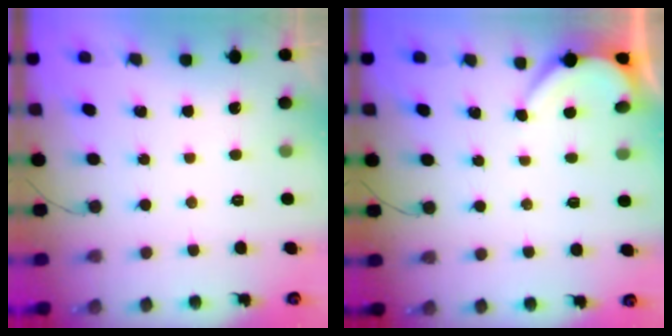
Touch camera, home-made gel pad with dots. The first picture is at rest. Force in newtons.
{"total": 2.5, "press": 2.5, "slide": 0.3}